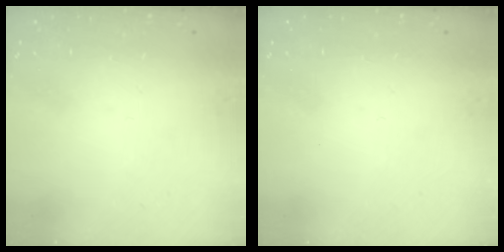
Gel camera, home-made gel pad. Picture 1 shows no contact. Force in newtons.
{"total": 0.0}